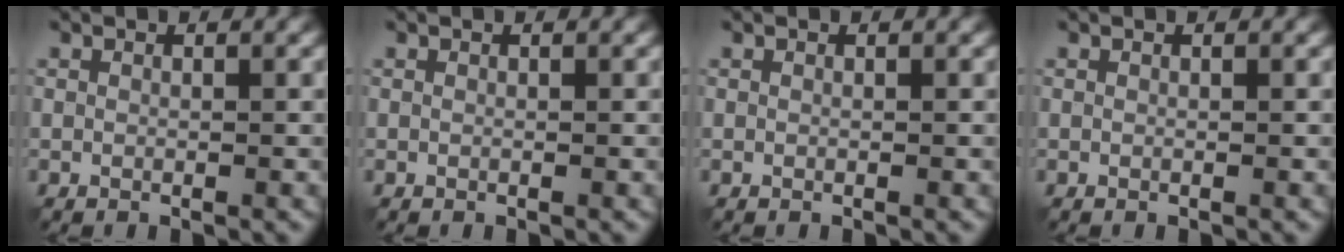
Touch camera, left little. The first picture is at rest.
{"total": 0.0}
{"total": 0.0}
{"total": 0.0}